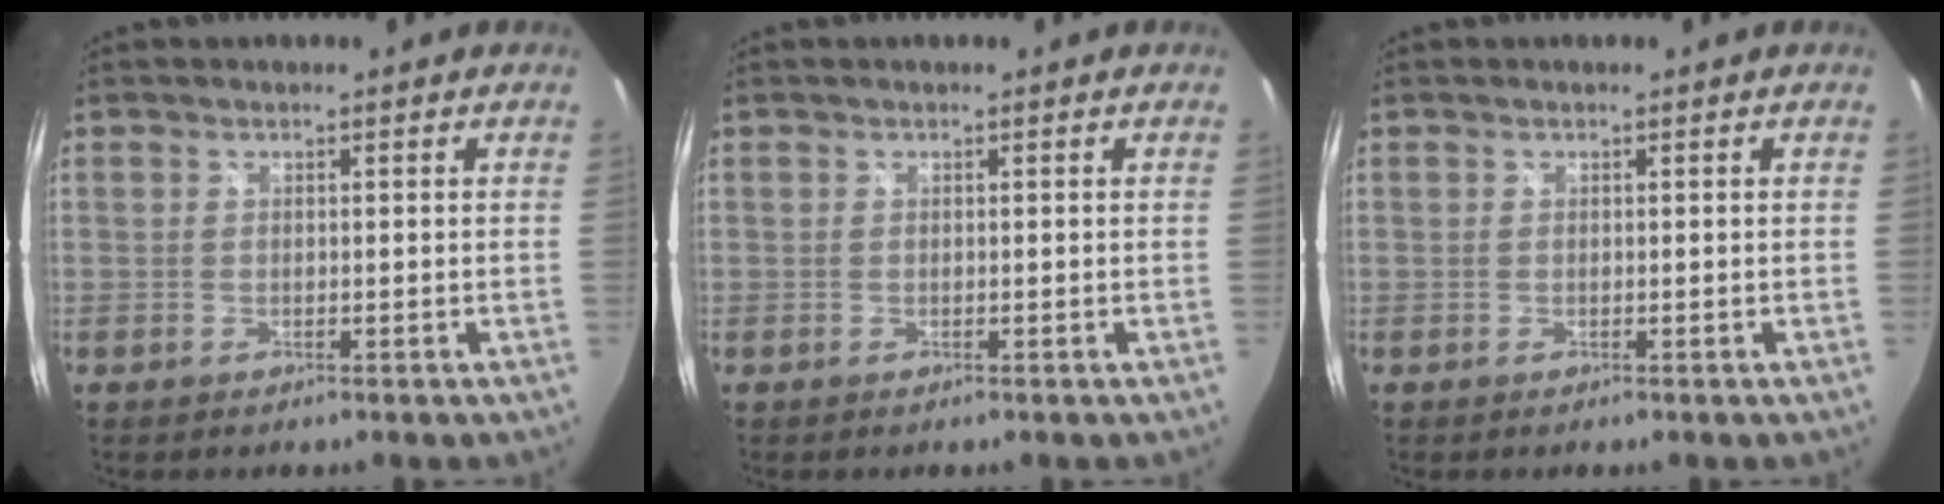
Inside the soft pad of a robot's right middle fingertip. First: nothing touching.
{"total": 0.0}
{"total": 0.0}